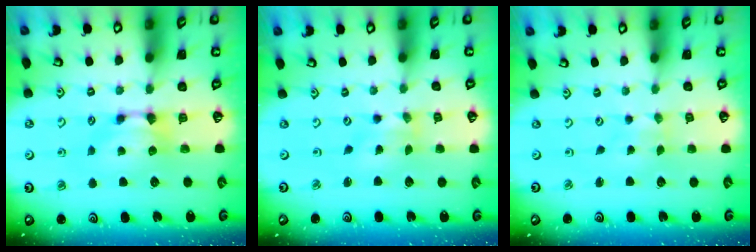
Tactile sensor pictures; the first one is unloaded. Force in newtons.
{"total": 2.6, "press": 2.5, "slide": 0.9}
{"total": 4.7, "press": 4.7, "slide": 0.8}